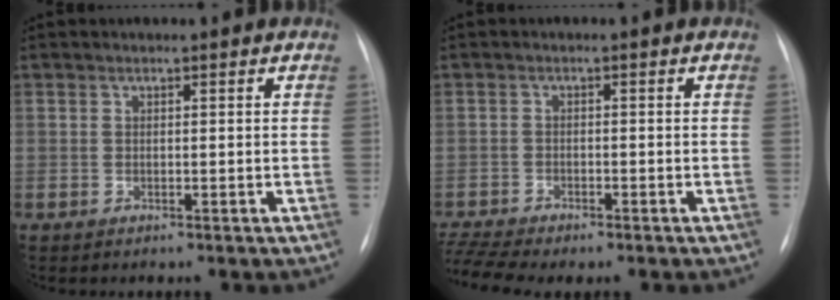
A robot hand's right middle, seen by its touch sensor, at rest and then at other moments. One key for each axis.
{"total": 5.7, "fx": -4.8, "fy": 0.9, "fz": 2.8, "tx": -0.062, "ty": -0.002, "tz": -0.083}